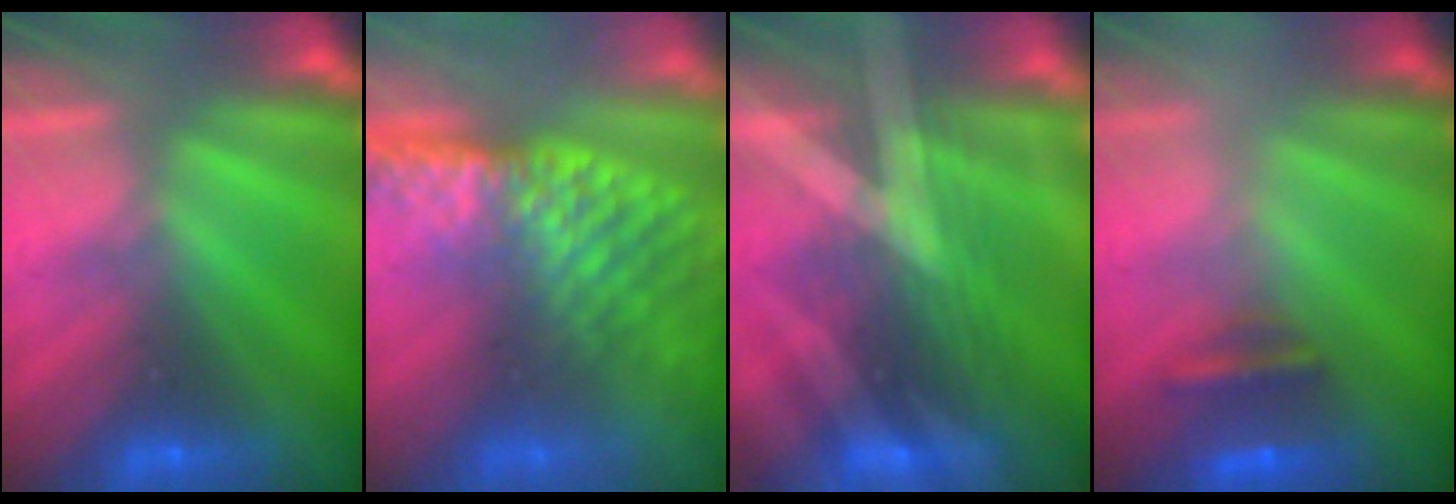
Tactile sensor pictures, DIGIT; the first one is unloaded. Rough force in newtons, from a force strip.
{"total": 7.4}
{"total": 3.3}
{"total": 2.5}